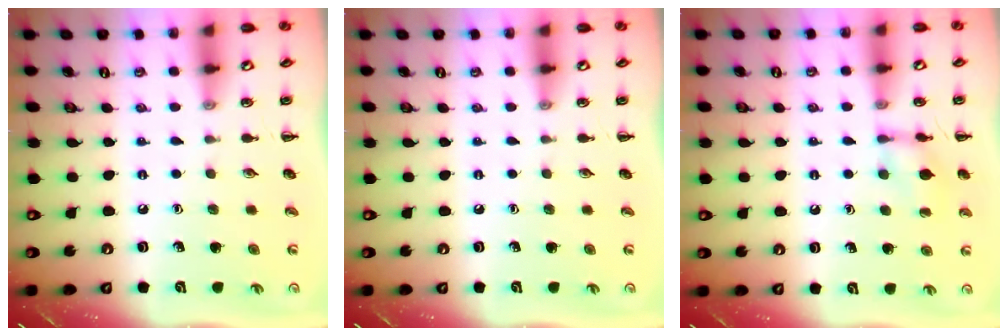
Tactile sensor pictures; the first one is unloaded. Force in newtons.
{"total": 0.0}
{"total": 10.5, "press": 10.3, "slide": 1.5}